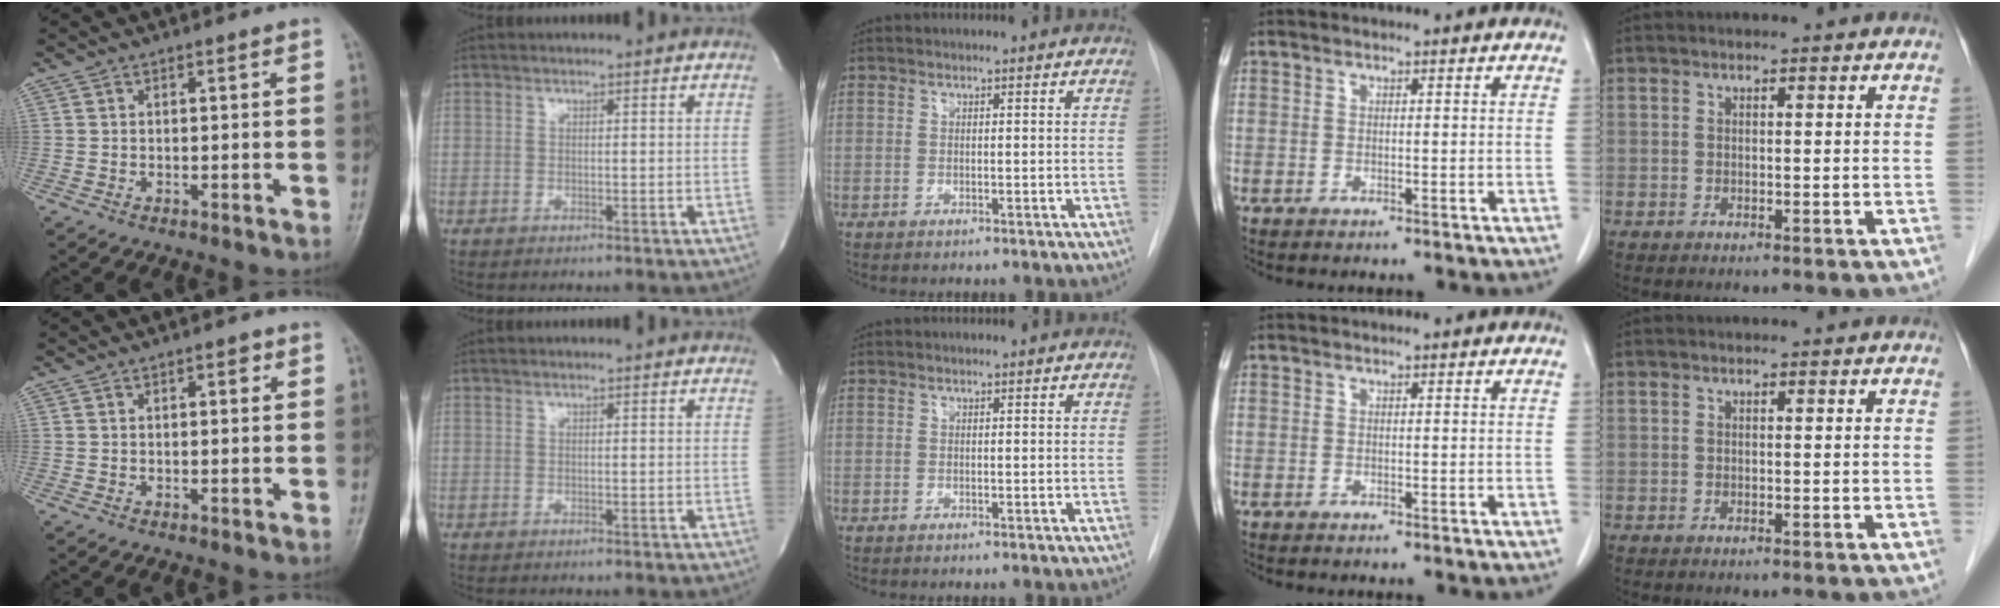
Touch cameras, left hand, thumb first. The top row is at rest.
{"thumb": {"total": 1.6, "force": [0.7, 0.7, 1.2], "torque": [-0.012, 0.001, 0.008]}}